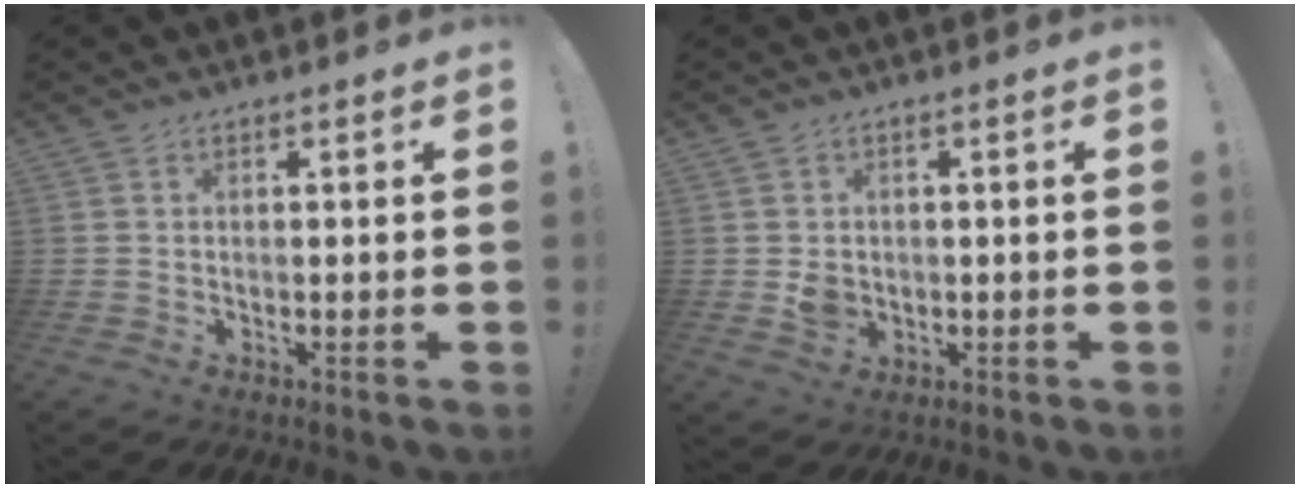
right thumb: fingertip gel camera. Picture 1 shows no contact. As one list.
[{"total": 4.4, "force": [-0.1, 3.9, 1.9], "torque": [-0.019, -0.002, 0.000]}]